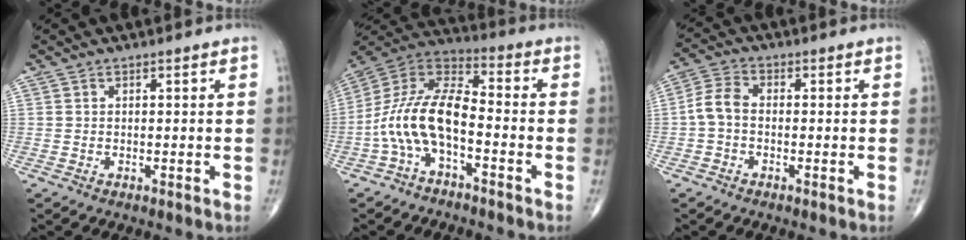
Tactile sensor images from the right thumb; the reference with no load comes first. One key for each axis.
{"total": 13.2, "fx": -4.2, "fy": 5.9, "fz": 11.1, "tx": -0.223, "ty": 0.062, "tz": -0.089}
{"total": 4.8, "fx": -0.8, "fy": 3.0, "fz": 3.7, "tx": -0.074, "ty": 0.016, "tz": -0.028}